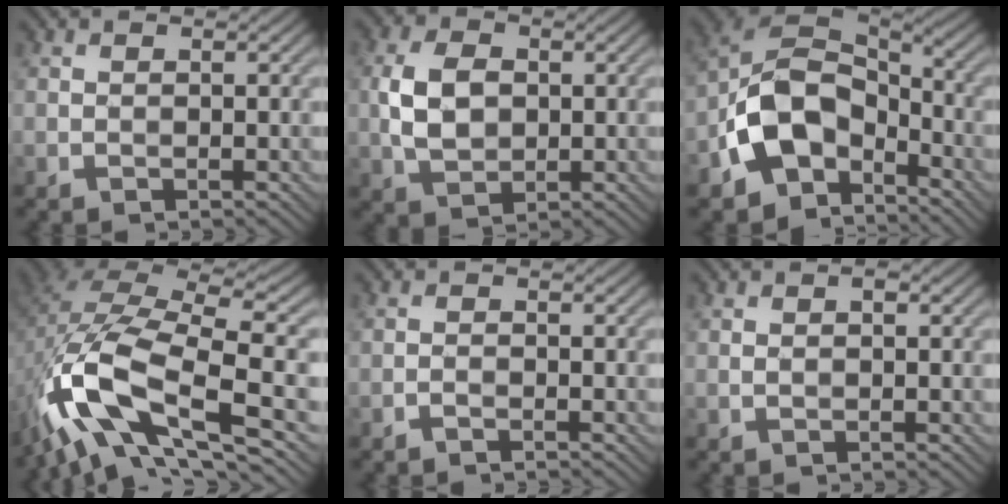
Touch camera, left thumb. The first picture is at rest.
{"total": 5.7, "force": [0.3, 3.8, 4.2], "torque": [-0.095, 0.004, 0.006]}
{"total": 11.5, "force": [-5.3, 7.5, 6.9], "torque": [-0.137, 0.003, -0.114]}
{"total": 14.5, "force": [-6.1, 6.0, 11.7], "torque": [-0.249, 0.000, -0.121]}
{"total": 1.0, "force": [-0.9, -0.3, 0.1], "torque": [-0.003, 0.005, -0.018]}
{"total": 1.0, "force": [0.0, 0.5, 0.9], "torque": [-0.013, 0.002, 0.001]}